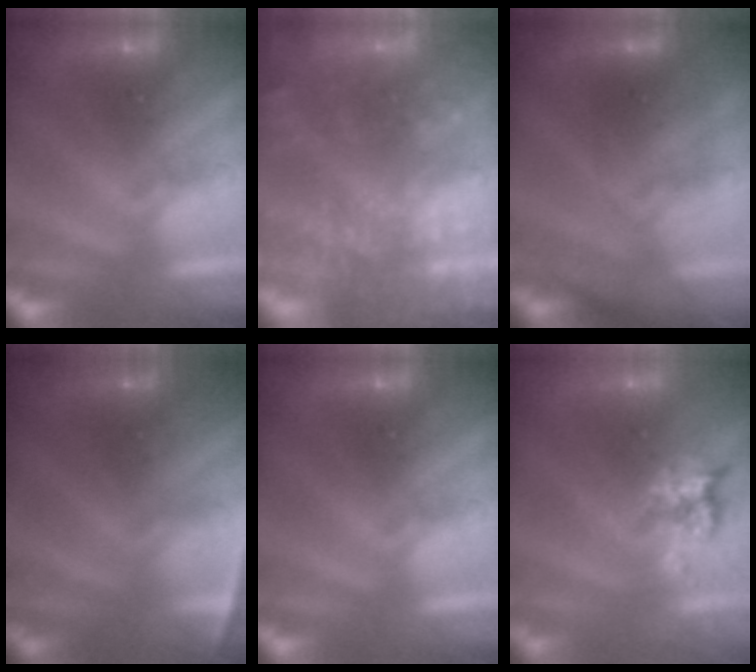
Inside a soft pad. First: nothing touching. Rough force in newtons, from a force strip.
{"total": 9.1}
{"total": 2.8}
{"total": 3.2}
{"total": 0.0}
{"total": 2.4}